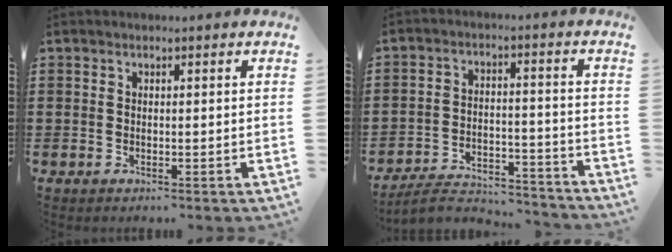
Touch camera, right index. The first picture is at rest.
{"total": 5.8, "force": [-5.4, 1.0, 1.9], "torque": [-0.036, 0.006, -0.105]}